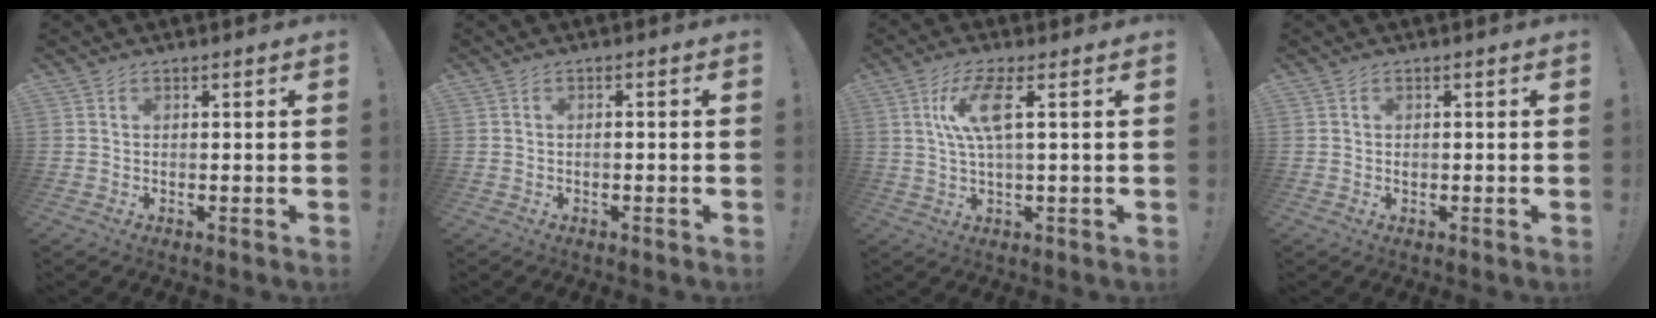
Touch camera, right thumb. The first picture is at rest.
{"total": 0.9, "force": [-0.6, -0.2, 0.6], "torque": [-0.010, 0.000, -0.011]}
{"total": 9.1, "force": [2.5, 1.6, 8.6], "torque": [-0.170, 0.005, 0.040]}
{"total": 0.5, "force": [0.1, 0.5, 0.0], "torque": [-0.001, 0.005, 0.001]}